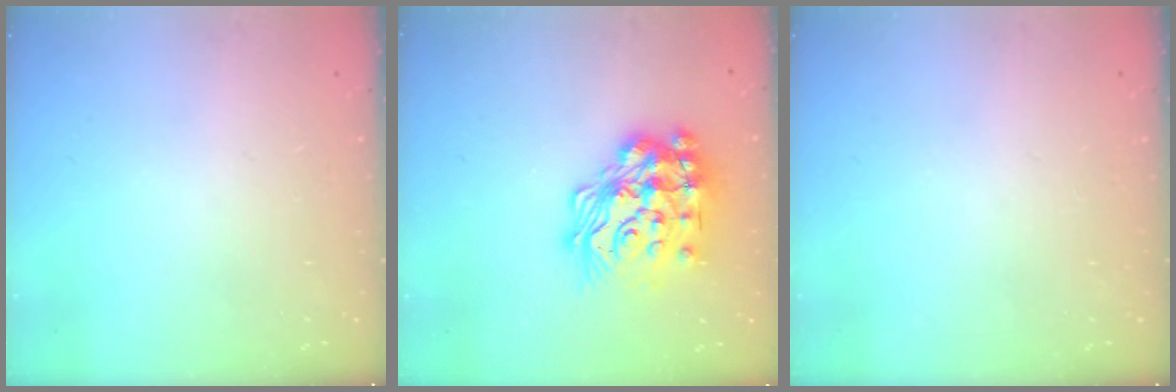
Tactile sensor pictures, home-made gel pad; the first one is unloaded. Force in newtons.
{"total": 26.4, "press": 26.3, "slide": 2.0}
{"total": 0.0}